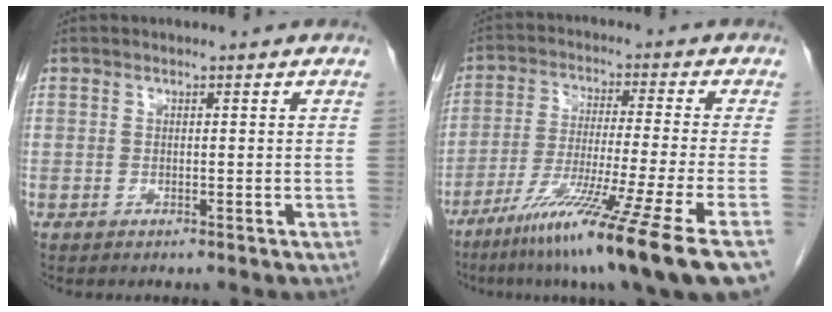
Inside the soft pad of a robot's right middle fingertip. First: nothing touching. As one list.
[{"total": 16.6, "force": [-10.5, -2.3, 12.6], "torque": [-0.205, -0.057, -0.176]}]